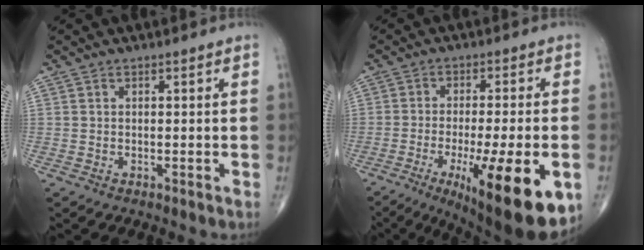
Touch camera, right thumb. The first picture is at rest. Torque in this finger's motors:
{"motor_torque": [2.03, 2.98, 0.54, -0.45, 0.48]}